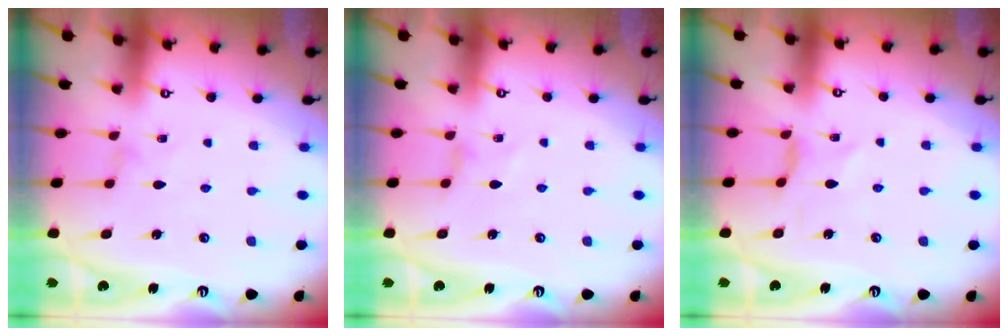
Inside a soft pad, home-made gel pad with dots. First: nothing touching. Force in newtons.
{"total": 0.8, "press": 0.8, "slide": 0.3}
{"total": 1.4, "press": 1.3, "slide": 0.3}